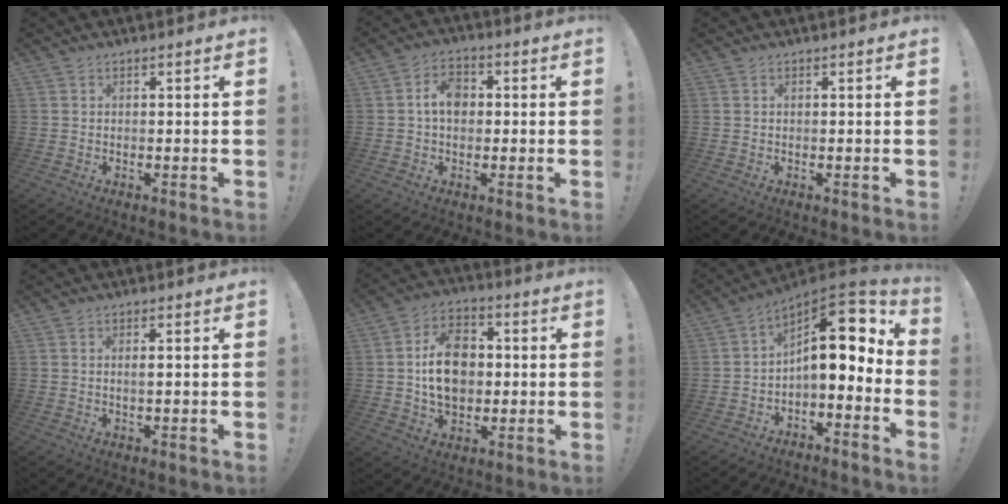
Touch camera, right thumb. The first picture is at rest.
{"total": 7.3, "force": [0.7, 5.4, 4.9], "torque": [-0.070, 0.007, 0.013]}
{"total": 0.0}
{"total": 1.4, "force": [0.2, 0.1, 1.4], "torque": [-0.013, -0.008, -0.001]}
{"total": 15.0, "force": [0.6, 11.2, 9.9], "torque": [-0.155, 0.014, 0.014]}
{"total": 13.3, "force": [2.9, 5.9, 11.6], "torque": [-0.164, -0.027, 0.048]}